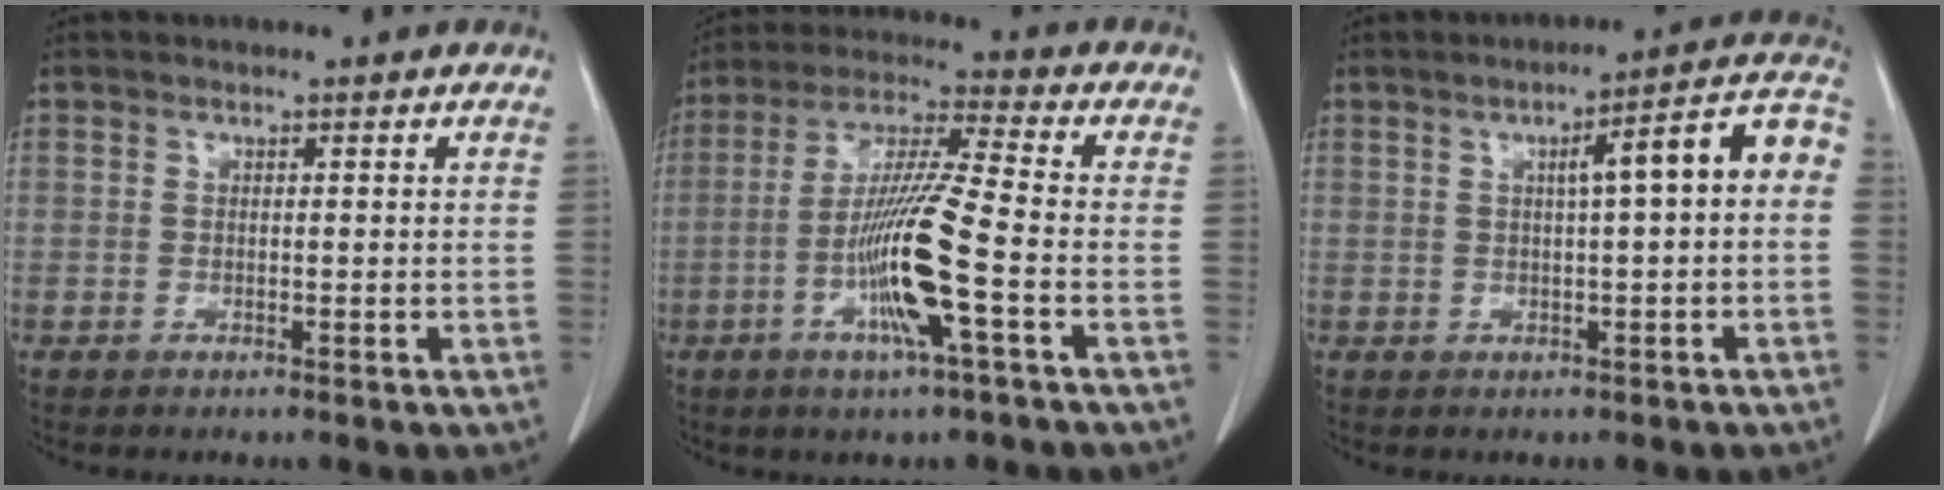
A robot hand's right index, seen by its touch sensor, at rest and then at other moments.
{"total": 12.6, "force": [-3.8, -0.2, 12.0], "torque": [-0.238, -0.007, -0.077]}
{"total": 8.4, "force": [0.9, 0.8, 8.4], "torque": [-0.110, 0.029, 0.006]}